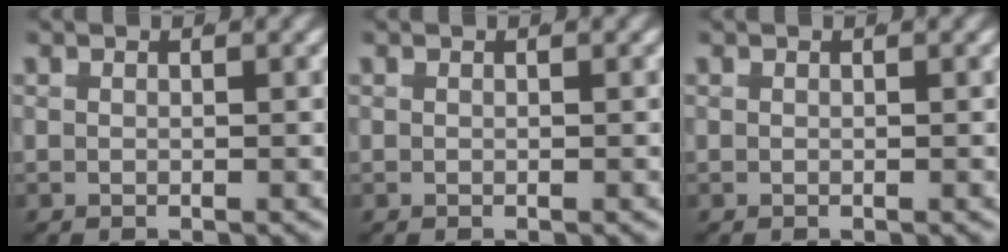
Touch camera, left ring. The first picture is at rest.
{"total": 0.0}
{"total": 0.0}